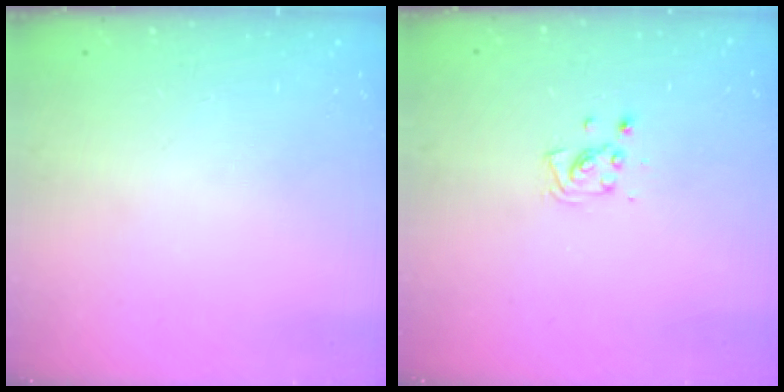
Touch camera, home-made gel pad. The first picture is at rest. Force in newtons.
{"total": 5.0, "press": 4.7, "slide": 1.7}